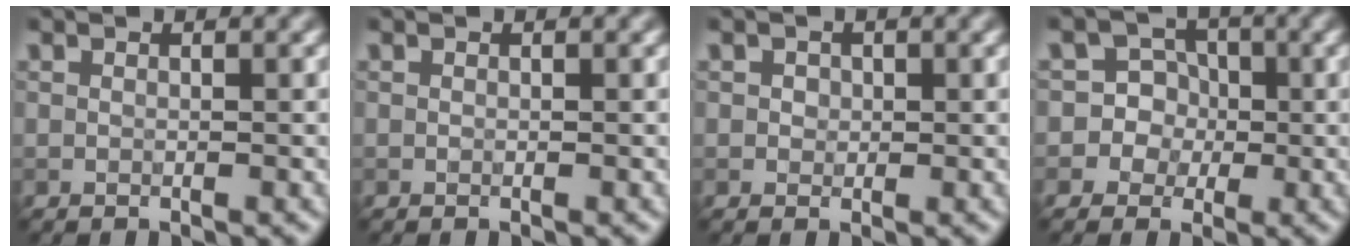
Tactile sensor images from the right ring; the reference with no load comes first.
{"total": 0.0}
{"total": 0.9, "force": [0.2, 0.8, 0.3], "torque": [-0.002, 0.000, 0.006]}
{"total": 5.8, "force": [-0.3, 5.7, 0.9], "torque": [-0.003, 0.030, -0.020]}